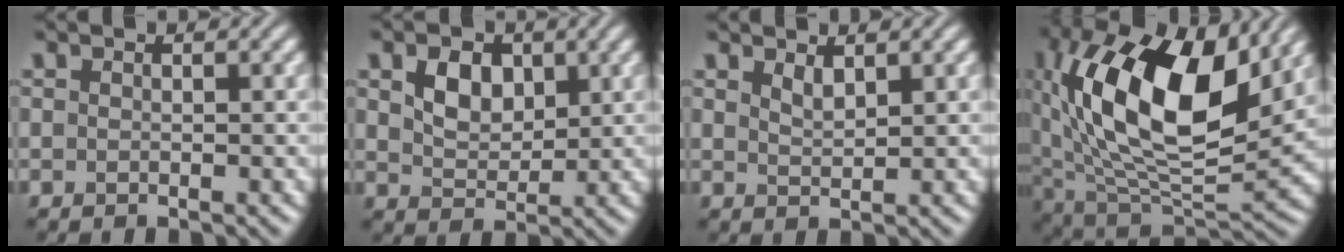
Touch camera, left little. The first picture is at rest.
{"total": 3.4, "force": [1.3, 2.3, 2.1], "torque": [-0.044, 0.000, 0.021]}
{"total": 1.4, "force": [1.1, 0.4, 0.7], "torque": [-0.017, -0.002, 0.023]}
{"total": 16.5, "force": [4.9, 8.4, 13.3], "torque": [-0.254, 0.012, 0.082]}